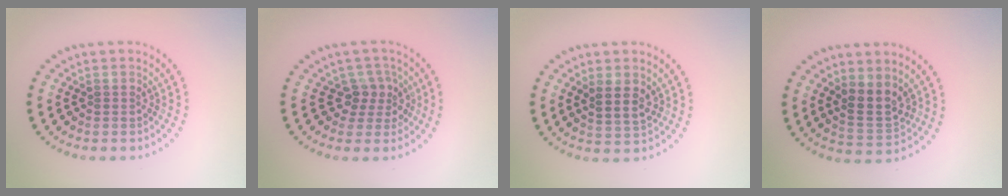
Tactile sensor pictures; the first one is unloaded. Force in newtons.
{"total": 2.5, "press": 1.9, "slide": 1.6}
{"total": 2.3, "press": 2.2, "slide": 0.8}
{"total": 3.1, "press": 2.8, "slide": 1.4}